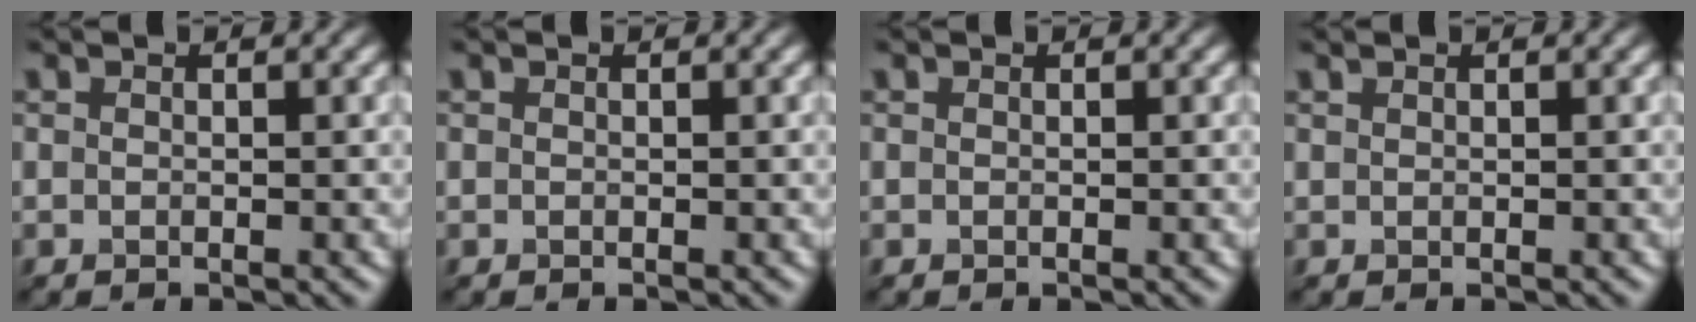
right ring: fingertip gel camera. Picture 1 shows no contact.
{"total": 0.0}
{"total": 0.0}
{"total": 0.7, "force": [-0.1, -0.5, -0.4], "torque": [-0.010, -0.007, 0.006]}